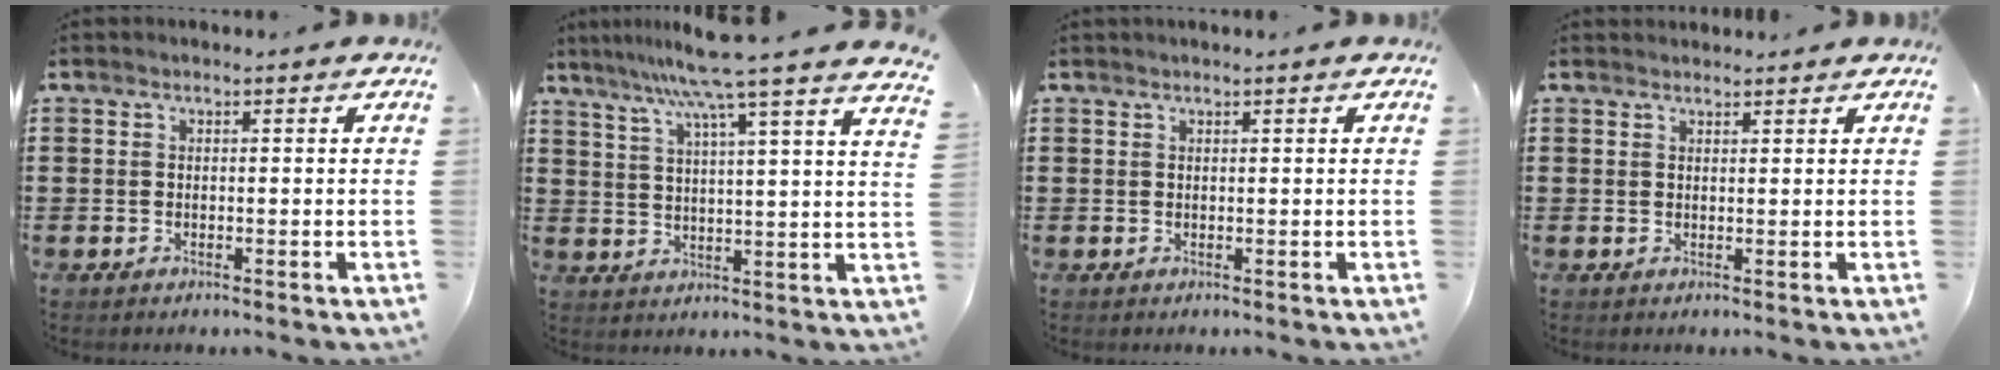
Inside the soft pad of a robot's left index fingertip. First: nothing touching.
{"total": 8.9, "force": [7.2, -1.7, 4.8], "torque": [-0.112, -0.041, 0.117]}
{"total": 0.5, "force": [0.4, -0.1, 0.3], "torque": [-0.006, -0.001, 0.009]}
{"total": 1.3, "force": [1.3, 0.2, 0.1], "torque": [-0.004, 0.001, 0.025]}